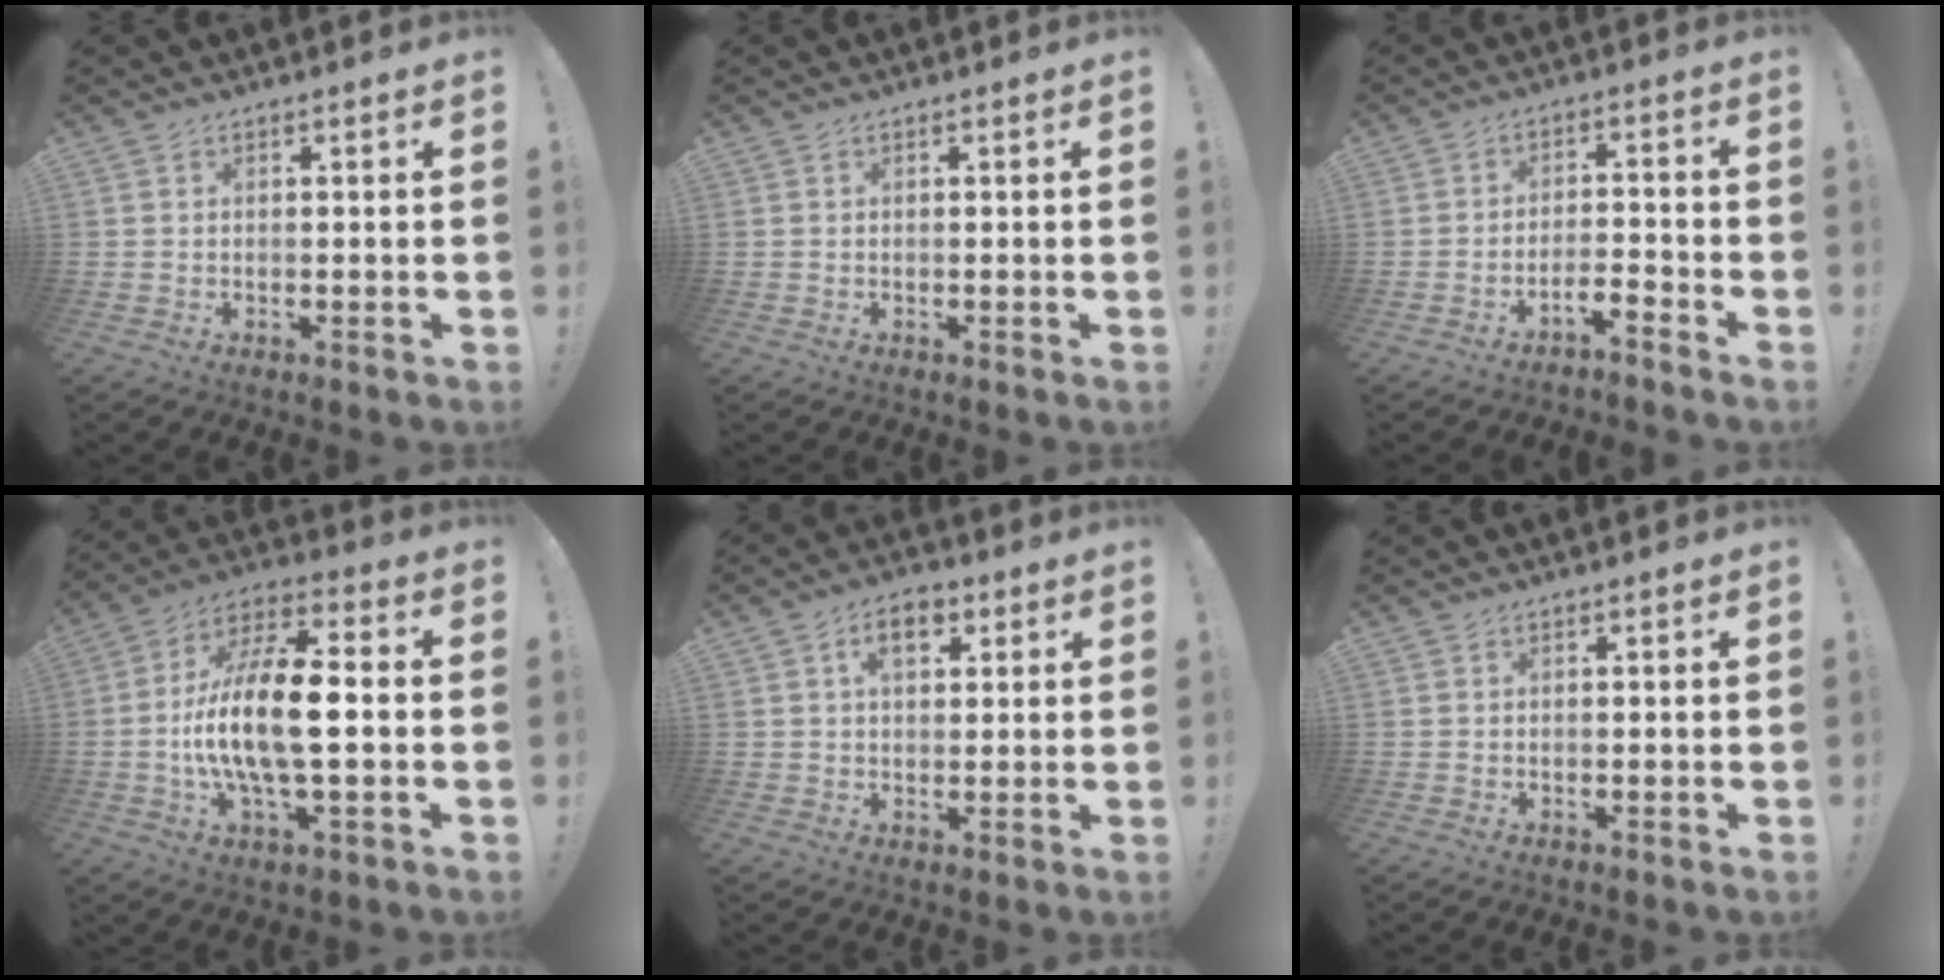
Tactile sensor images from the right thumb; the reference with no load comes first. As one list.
[{"total": 0.0}, {"total": 4.1, "force": [-3.7, 0.1, 1.9], "torque": [-0.032, 0.007, -0.066]}, {"total": 17.8, "force": [-2.1, 6.2, 16.5], "torque": [-0.324, 0.005, -0.040]}, {"total": 6.6, "force": [2.5, 4.1, 4.5], "torque": [-0.057, 0.001, 0.041]}, {"total": 0.0}]